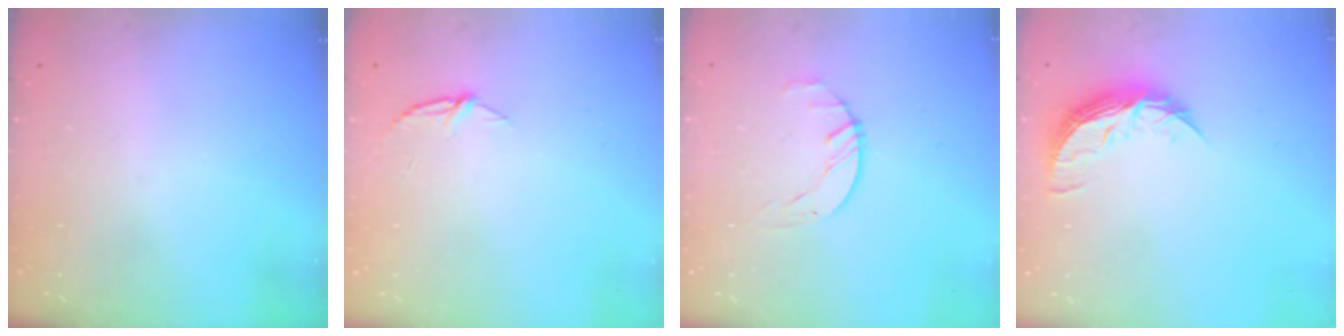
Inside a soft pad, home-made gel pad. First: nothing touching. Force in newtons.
{"total": 4.8, "press": 4.8, "slide": 0.5}
{"total": 1.7, "press": 1.7, "slide": 0.3}
{"total": 8.7, "press": 8.7, "slide": 0.4}